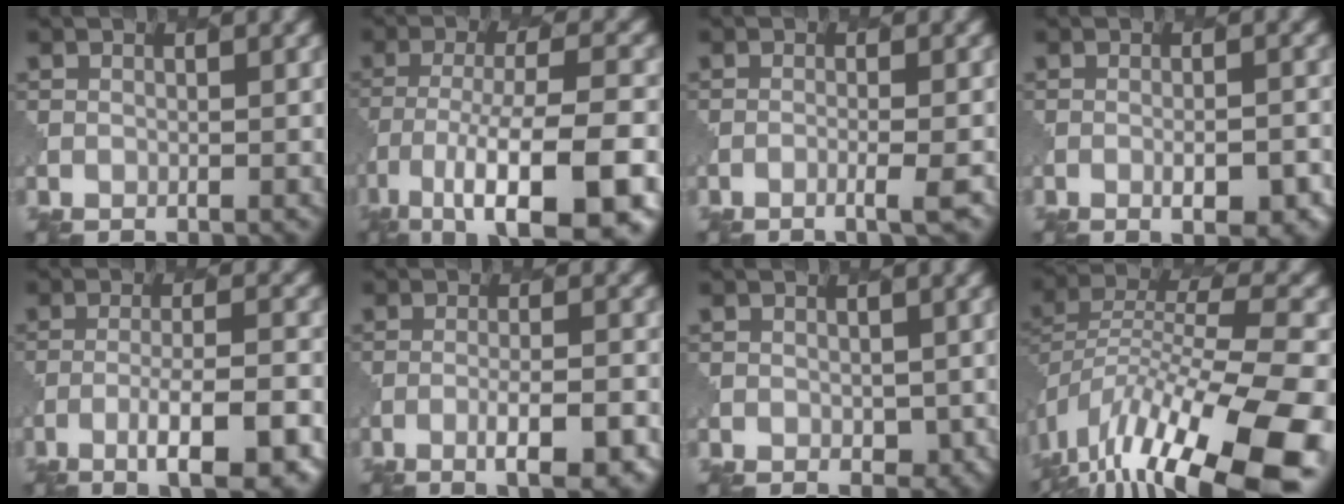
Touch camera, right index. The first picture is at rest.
{"total": 12.9, "force": [-7.0, 3.9, 10.1], "torque": [-0.180, -0.010, -0.107]}
{"total": 2.6, "force": [-1.5, 0.3, 2.0], "torque": [-0.025, 0.004, -0.034]}
{"total": 3.5, "force": [-1.3, 1.0, 3.1], "torque": [-0.043, 0.004, -0.010]}
{"total": 6.7, "force": [-3.2, 1.3, 5.7], "torque": [-0.091, 0.004, -0.049]}
{"total": 4.7, "force": [-2.1, 1.0, 4.1], "torque": [-0.063, 0.002, -0.029]}
{"total": 1.7, "force": [0.0, 1.5, 0.8], "torque": [-0.013, -0.014, 0.007]}
{"total": 15.9, "force": [-9.9, 4.3, 11.7], "torque": [-0.223, 0.002, -0.161]}